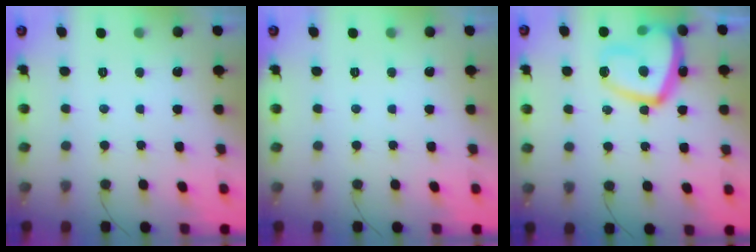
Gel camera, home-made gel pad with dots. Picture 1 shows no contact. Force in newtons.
{"total": 0.0}
{"total": 18.6, "press": 18.5, "slide": 1.9}